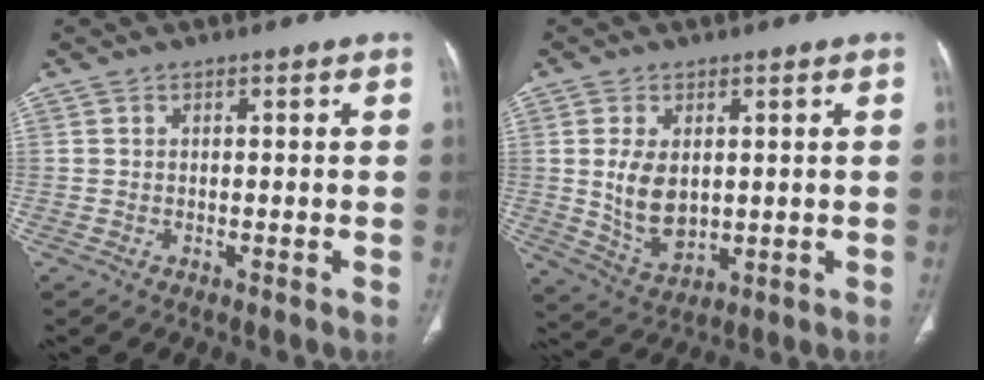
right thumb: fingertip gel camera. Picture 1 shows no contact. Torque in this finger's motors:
{"motor_torque": [-0.73, 0.55, -0.35, 0.17, 0.17]}